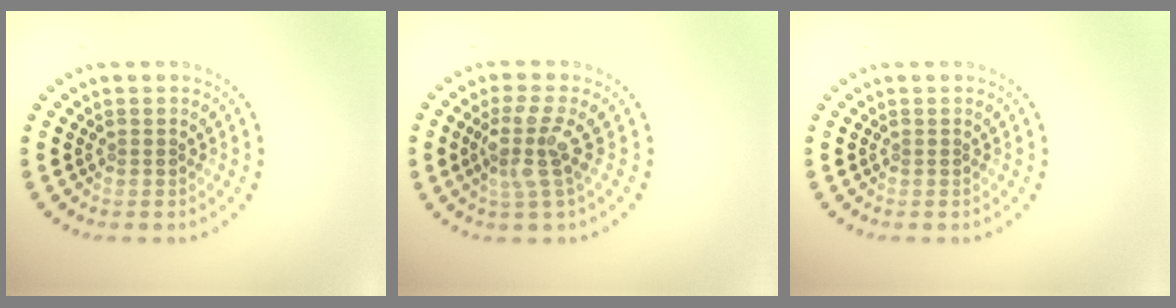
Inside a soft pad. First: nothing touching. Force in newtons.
{"total": 3.3, "press": 2.4, "slide": 2.3}
{"total": 0.0}